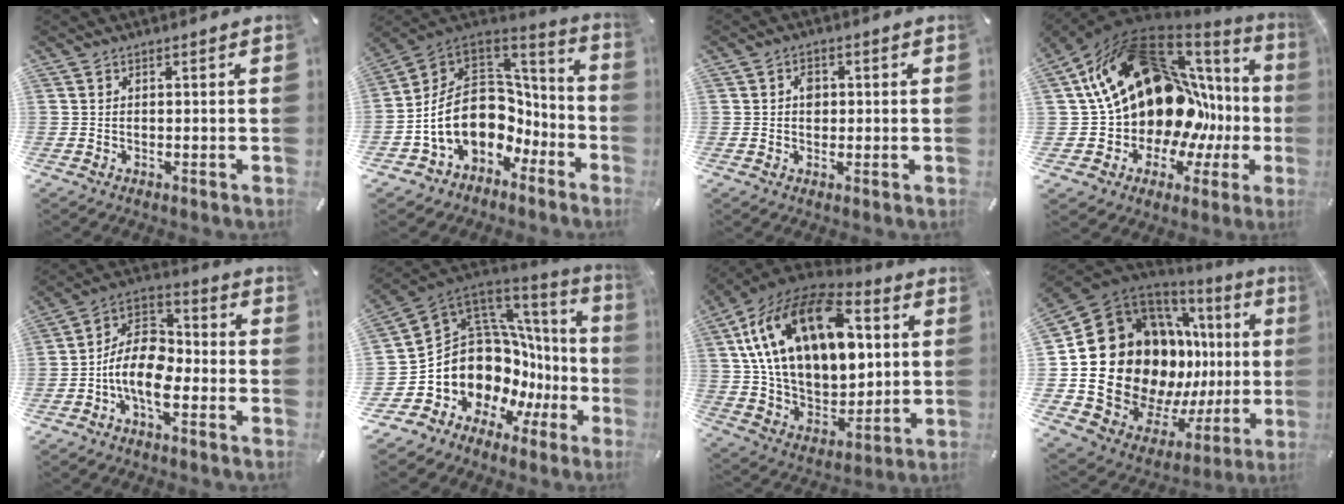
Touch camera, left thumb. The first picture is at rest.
{"total": 18.0, "force": [-1.7, 14.3, 10.9], "torque": [-0.219, -0.030, -0.016]}
{"total": 3.1, "force": [0.2, 2.5, 1.8], "torque": [-0.020, 0.000, -0.002]}
{"total": 24.5, "force": [7.5, 16.3, 16.7], "torque": [-0.246, -0.094, 0.173]}
{"total": 12.1, "force": [-4.5, 7.2, 8.6], "torque": [-0.182, 0.016, -0.083]}
{"total": 16.4, "force": [-1.8, 12.9, 10.0], "torque": [-0.181, -0.065, 0.011]}
{"total": 23.8, "force": [8.6, 15.0, 16.3], "torque": [-0.317, -0.041, 0.147]}
{"total": 25.1, "force": [2.6, 19.0, 16.2], "torque": [-0.257, -0.079, 0.099]}